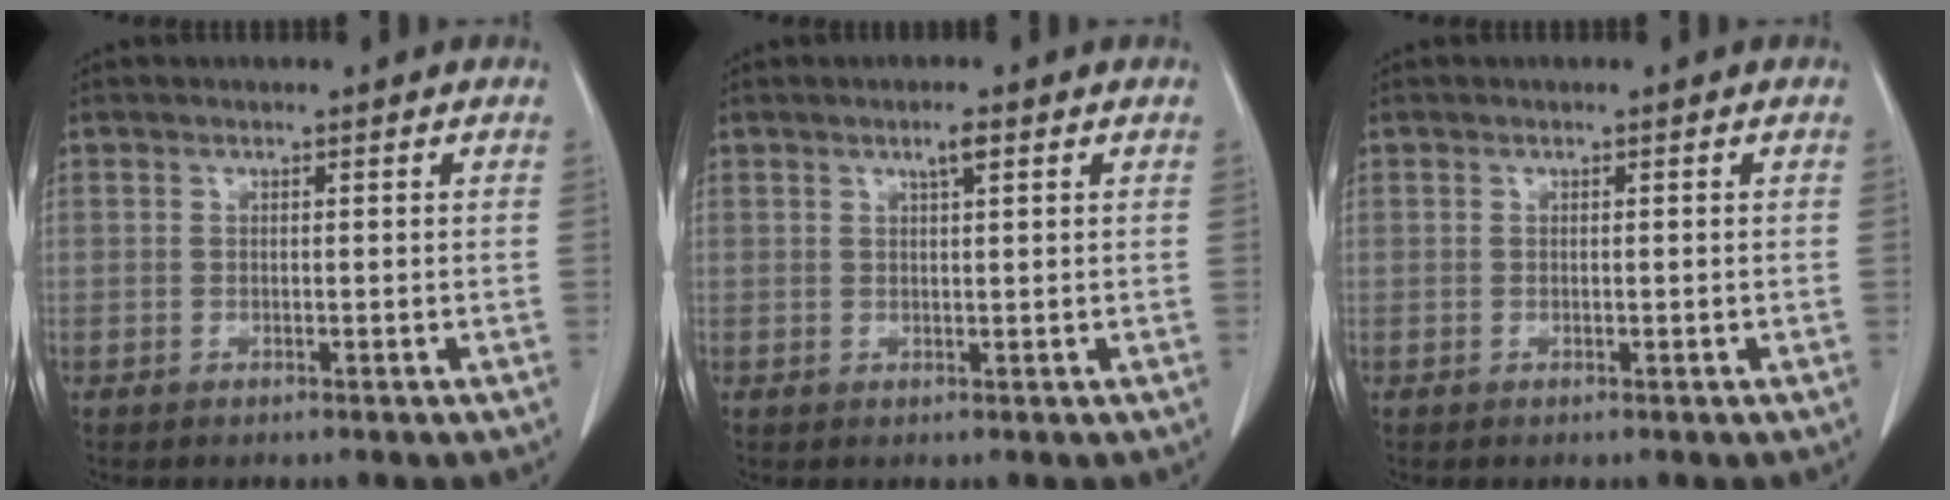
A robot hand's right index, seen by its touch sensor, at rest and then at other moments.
{"total": 1.9, "force": [1.0, 0.1, 1.6], "torque": [-0.031, 0.001, 0.016]}
{"total": 0.0}